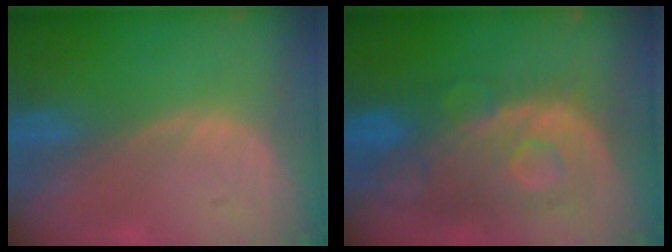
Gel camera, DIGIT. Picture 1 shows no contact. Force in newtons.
{"total": 11.4, "press": 9.8, "slide": 5.8}